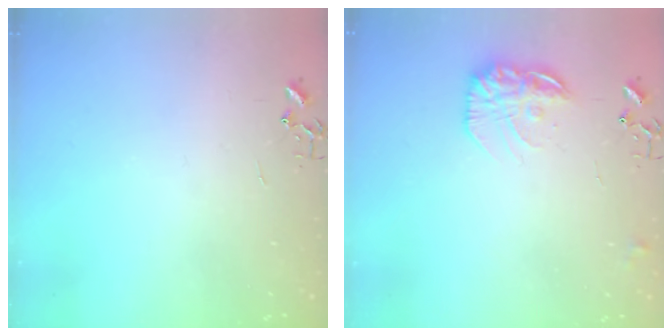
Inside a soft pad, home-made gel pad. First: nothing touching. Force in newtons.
{"total": 13.6, "press": 13.6, "slide": 0.7}